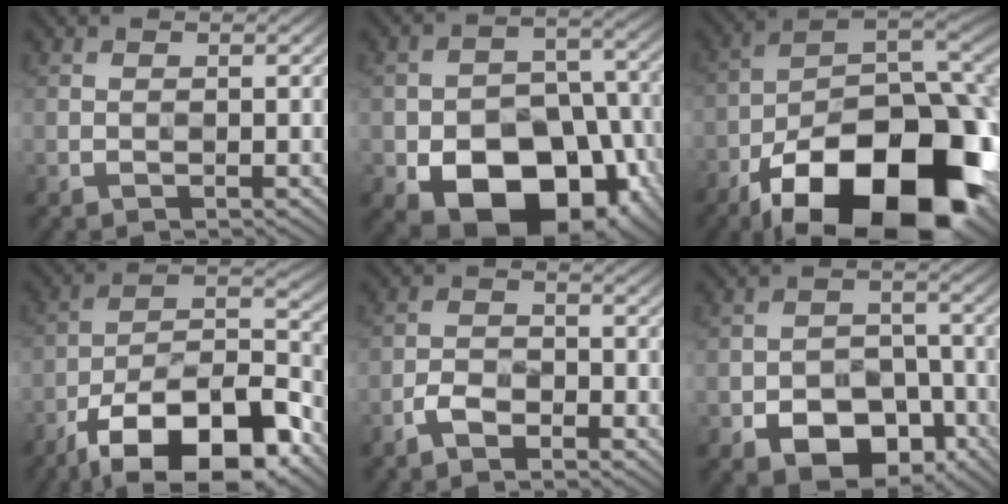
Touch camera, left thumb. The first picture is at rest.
{"total": 16.3, "force": [-7.5, 10.6, 9.8], "torque": [-0.156, -0.026, -0.115]}
{"total": 22.3, "force": [-11.9, 9.9, 16.1], "torque": [-0.261, -0.028, -0.186]}
{"total": 18.1, "force": [-12.1, 6.9, 11.5], "torque": [-0.197, -0.008, -0.204]}
{"total": 3.1, "force": [-2.3, 1.2, 1.6], "torque": [-0.032, 0.006, -0.055]}
{"total": 10.5, "force": [-5.9, 6.3, 5.9], "torque": [-0.100, -0.011, -0.096]}